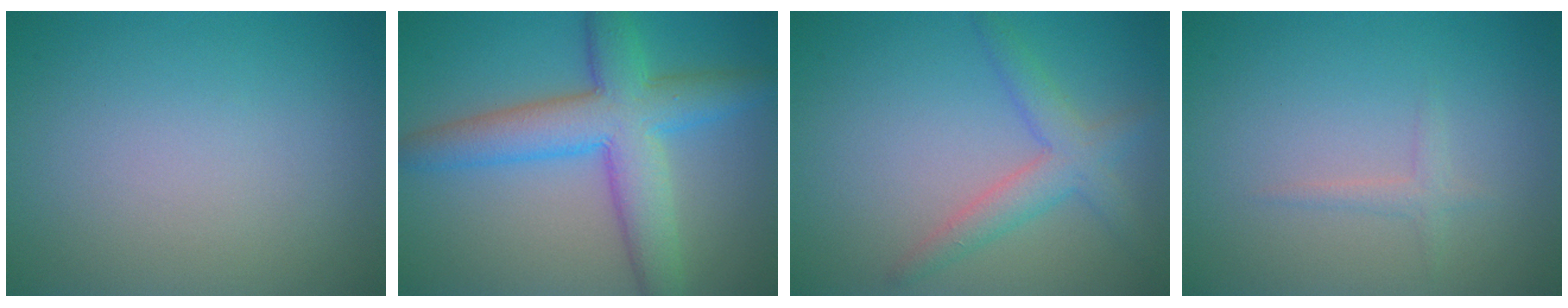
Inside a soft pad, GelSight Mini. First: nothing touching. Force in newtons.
{"total": 7.6, "press": 7.6, "slide": 0.1}
{"total": 3.2, "press": 3.2, "slide": 0.2}
{"total": 1.0, "press": 1.0, "slide": 0.1}